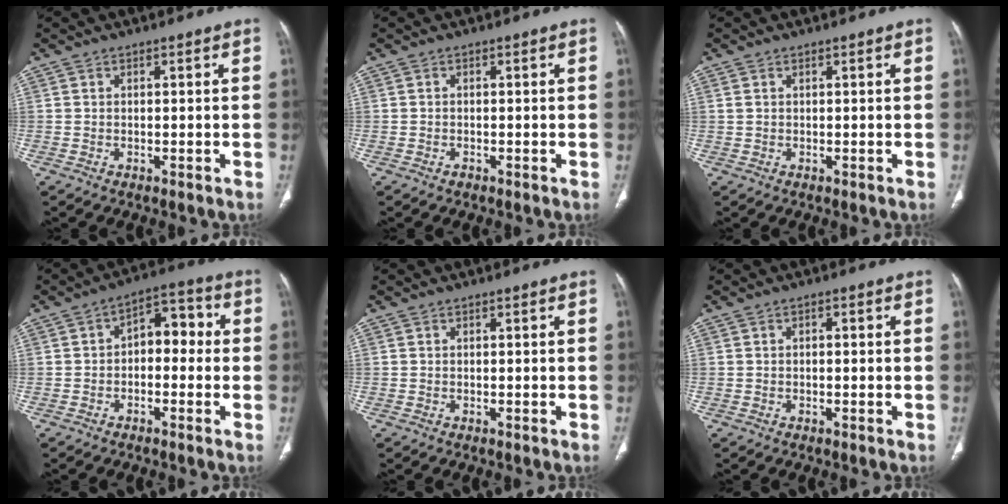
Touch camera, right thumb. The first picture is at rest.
{"total": 0.7, "force": [-0.5, 0.4, 0.2], "torque": [-0.002, 0.001, -0.009]}
{"total": 0.8, "force": [0.4, 0.4, 0.5], "torque": [-0.014, 0.011, 0.013]}
{"total": 7.7, "force": [0.0, 4.7, 6.1], "torque": [-0.054, 0.035, -0.014]}
{"total": 0.0}
{"total": 1.1, "force": [0.2, 0.4, 1.0], "torque": [-0.019, 0.005, 0.002]}